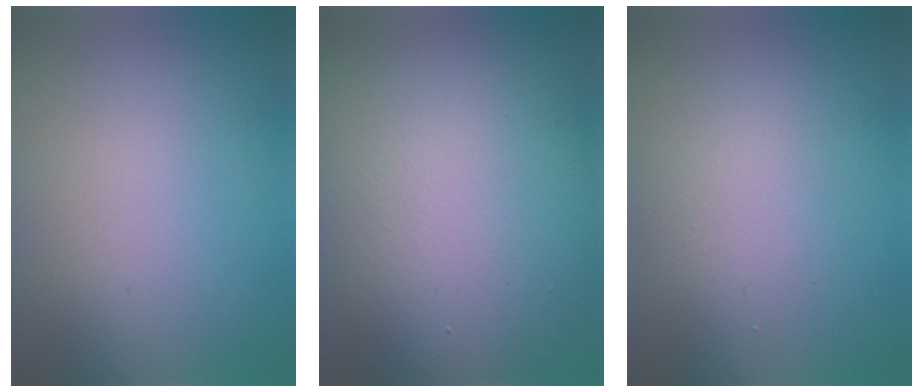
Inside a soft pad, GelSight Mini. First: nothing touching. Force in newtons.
{"total": 14.9, "press": 14.8, "slide": 0.9}
{"total": 2.2, "press": 2.2, "slide": 0.0}